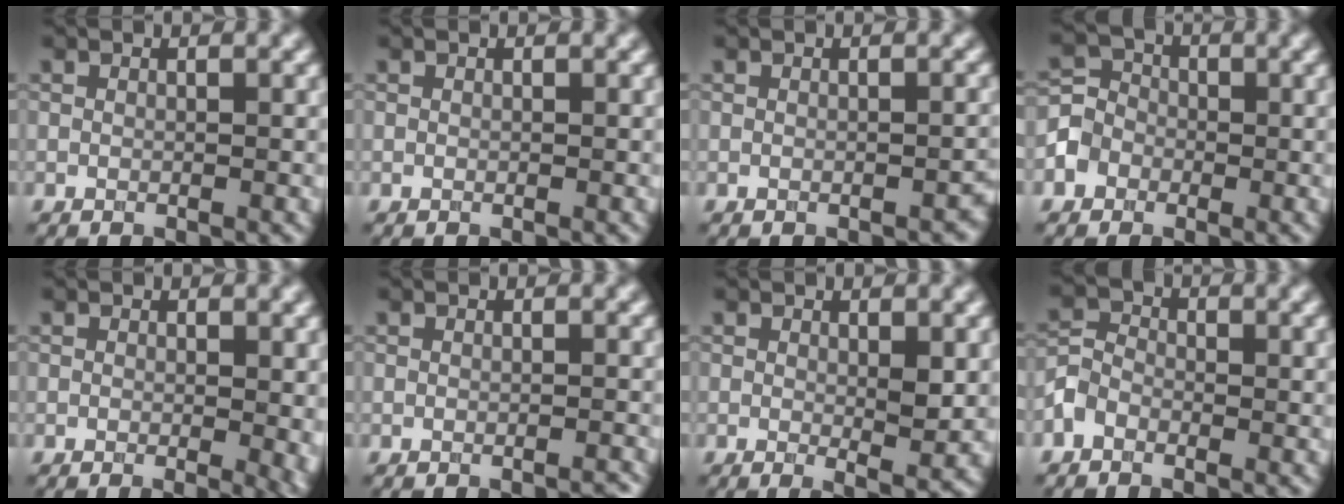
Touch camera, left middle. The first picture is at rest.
{"total": 0.0}
{"total": 0.8, "force": [-0.6, 0.3, 0.4], "torque": [-0.009, 0.001, -0.006]}
{"total": 3.9, "force": [-1.7, 3.4, 0.9], "torque": [0.002, 0.005, -0.040]}
{"total": 2.9, "force": [-0.4, 1.0, 2.7], "torque": [-0.028, -0.009, -0.002]}
{"total": 0.8, "force": [-0.6, 0.2, 0.4], "torque": [-0.002, 0.002, -0.013]}
{"total": 2.4, "force": [0.3, 0.6, 2.3], "torque": [-0.035, -0.010, 0.007]}
{"total": 2.4, "force": [-1.5, 1.7, 0.9], "torque": [-0.021, 0.007, -0.042]}